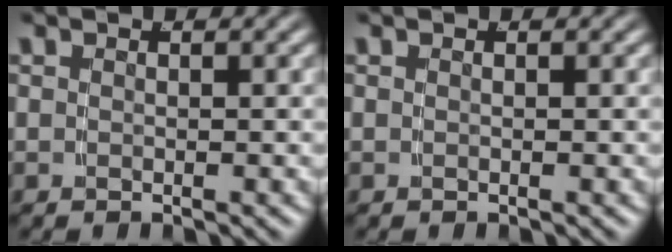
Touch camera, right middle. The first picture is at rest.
{"total": 0.0}